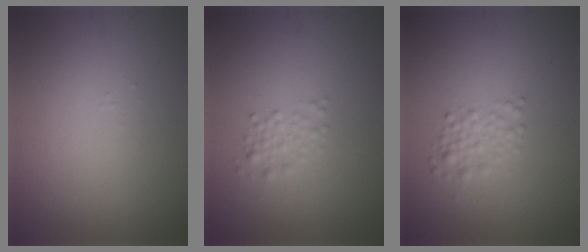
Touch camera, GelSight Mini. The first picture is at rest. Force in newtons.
{"total": 1.5, "press": 1.5, "slide": 0.0}
{"total": 2.0, "press": 2.0, "slide": 0.1}